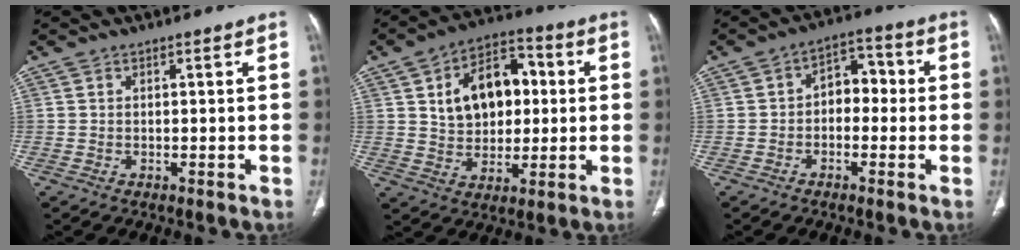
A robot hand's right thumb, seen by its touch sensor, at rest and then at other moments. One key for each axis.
{"total": 14.6, "fx": 2.8, "fy": 9.8, "fz": 10.4, "tx": -0.126, "ty": 0.014, "tz": 0.043}
{"total": 6.7, "fx": -0.5, "fy": 4.7, "fz": 4.8, "tx": -0.040, "ty": 0.033, "tz": -0.022}